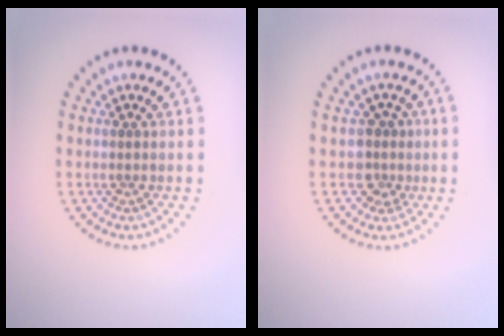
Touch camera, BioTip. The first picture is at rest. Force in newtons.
{"total": 2.3, "press": 1.8, "slide": 1.3}